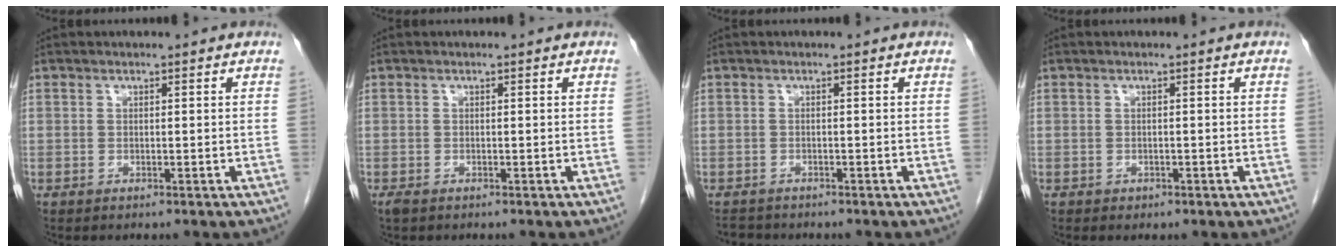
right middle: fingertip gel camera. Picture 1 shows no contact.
{"total": 1.1, "force": [-0.8, 0.5, 0.6], "torque": [-0.019, -0.004, -0.012]}
{"total": 1.8, "force": [-1.8, 0.5, 0.0], "torque": [-0.003, -0.006, -0.029]}
{"total": 0.8, "force": [-0.4, 0.7, 0.3], "torque": [-0.006, 0.002, -0.001]}